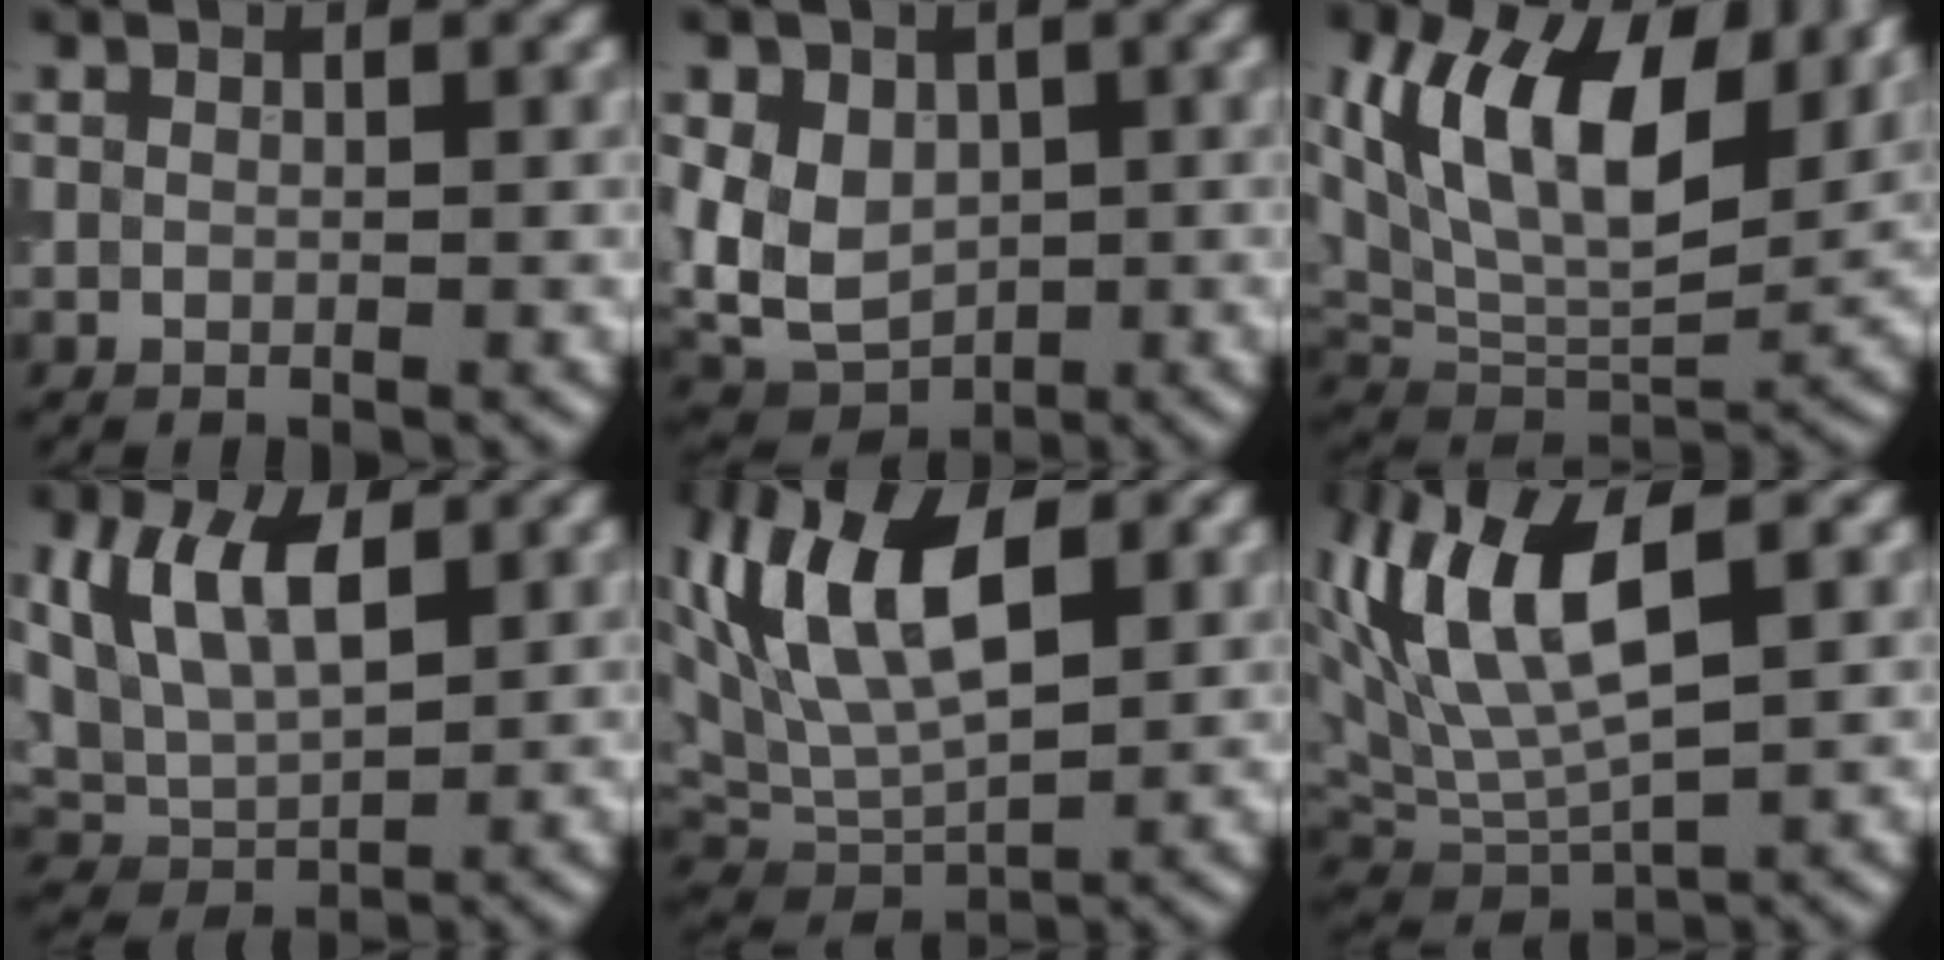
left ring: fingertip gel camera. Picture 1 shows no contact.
{"total": 6.3, "force": [0.5, 4.9, 4.0], "torque": [-0.092, -0.002, 0.001]}
{"total": 14.6, "force": [6.6, 7.5, 10.6], "torque": [-0.192, 0.019, 0.114]}
{"total": 6.4, "force": [2.0, 3.7, 4.8], "torque": [-0.099, 0.005, 0.036]}
{"total": 10.9, "force": [3.6, 5.7, 8.6], "torque": [-0.172, 0.011, 0.059]}
{"total": 10.0, "force": [3.5, 4.2, 8.4], "torque": [-0.173, 0.007, 0.063]}